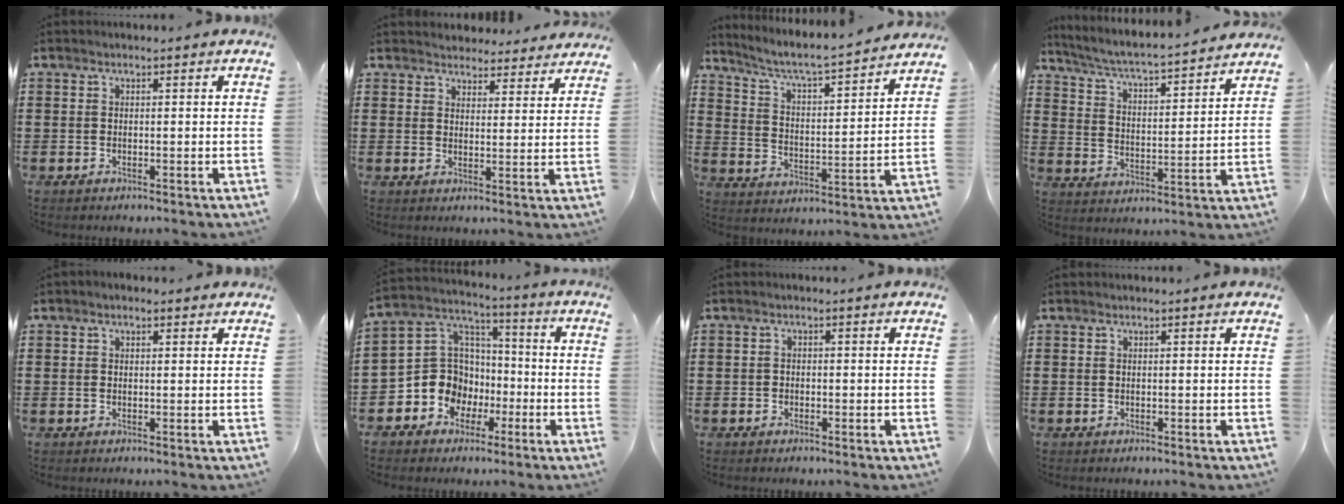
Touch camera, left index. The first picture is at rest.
{"total": 3.8, "force": [3.8, 0.5, -0.2], "torque": [-0.010, -0.015, 0.069]}
{"total": 4.9, "force": [4.4, 0.0, 2.2], "torque": [-0.065, -0.040, 0.062]}
{"total": 4.0, "force": [3.8, -0.4, 1.4], "torque": [-0.048, -0.036, 0.052]}
{"total": 0.9, "force": [0.4, 0.6, 0.5], "torque": [-0.011, 0.006, 0.007]}
{"total": 9.4, "force": [-2.9, 8.7, 2.1], "torque": [-0.093, 0.004, -0.054]}
{"total": 0.9, "force": [-0.6, 0.6, 0.0], "torque": [-0.002, 0.001, -0.014]}
{"total": 0.0}